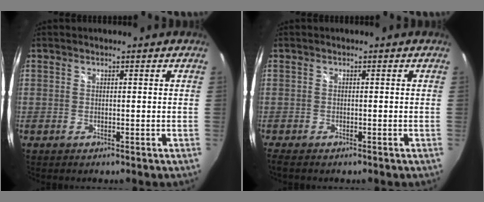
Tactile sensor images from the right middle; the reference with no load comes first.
{"total": 2.0, "force": [-1.7, -0.1, 1.0], "torque": [-0.019, -0.016, -0.030]}